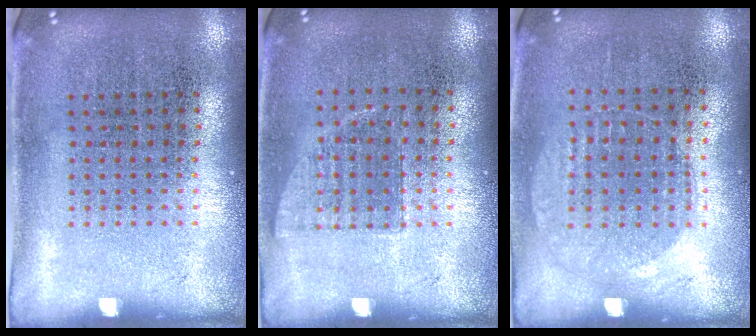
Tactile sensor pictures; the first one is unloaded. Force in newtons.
{"total": 0.6, "press": 0.6, "slide": 0.2}
{"total": 0.9, "press": 0.8, "slide": 0.4}